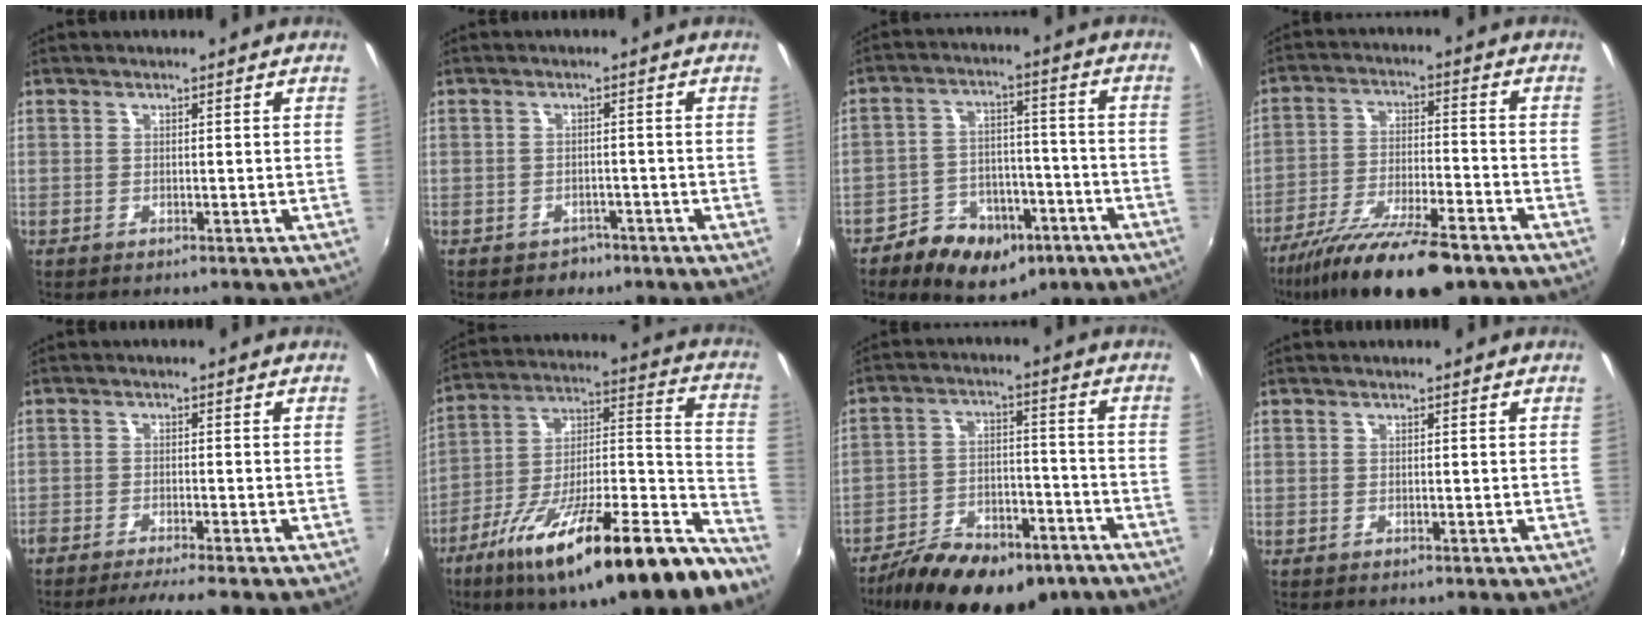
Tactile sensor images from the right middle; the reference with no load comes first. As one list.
[{"total": 3.0, "force": [-1.9, 2.3, 0.4], "torque": [-0.015, 0.000, -0.026]}, {"total": 13.7, "force": [-7.9, 8.8, 6.8], "torque": [-0.140, 0.018, -0.104]}, {"total": 18.3, "force": [-13.7, 4.4, 11.3], "torque": [-0.219, -0.041, -0.230]}, {"total": 5.2, "force": [-4.6, -0.3, 2.5], "torque": [-0.061, -0.007, -0.075]}, {"total": 27.5, "force": [-17.8, 5.4, 20.2], "torque": [-0.303, -0.024, -0.284]}, {"total": 19.6, "force": [-13.9, 8.5, 10.9], "torque": [-0.205, -0.020, -0.208]}, {"total": 0.0}]